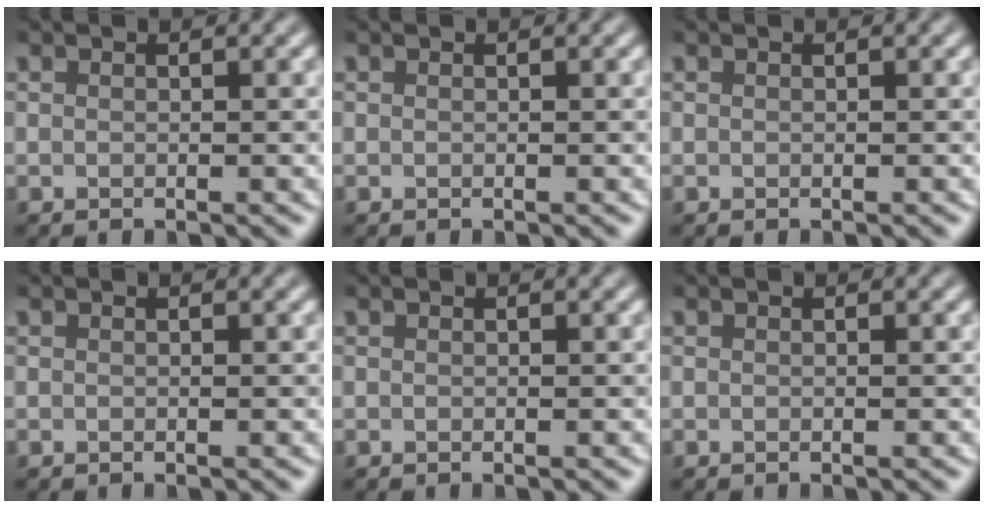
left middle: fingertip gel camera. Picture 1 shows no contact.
{"total": 0.0}
{"total": 0.0}
{"total": 0.0}
{"total": 0.0}
{"total": 0.0}